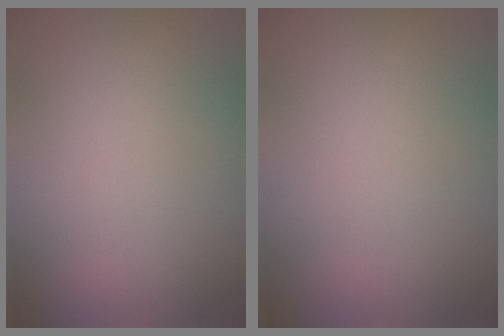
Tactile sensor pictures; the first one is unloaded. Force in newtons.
{"total": 0.0}